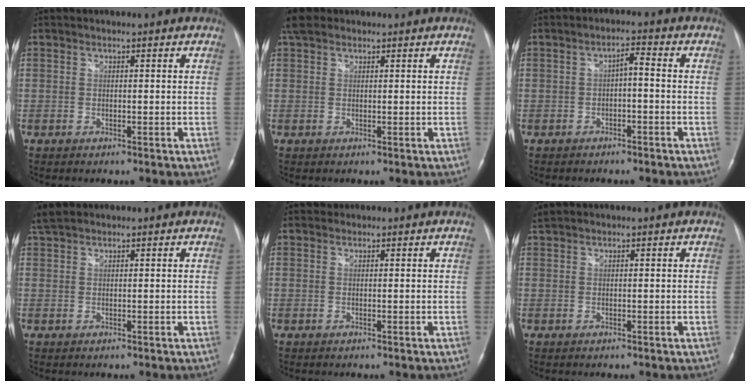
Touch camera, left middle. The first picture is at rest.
{"total": 2.9, "force": [2.2, 1.5, 1.2], "torque": [-0.032, 0.026, 0.041]}
{"total": 2.6, "force": [-0.5, 0.5, 2.5], "torque": [-0.041, 0.010, -0.007]}
{"total": 2.6, "force": [2.4, 0.5, 1.0], "torque": [-0.027, 0.019, 0.051]}
{"total": 0.6, "force": [0.6, 0.2, -0.1], "torque": [0.000, 0.005, 0.011]}
{"total": 1.2, "force": [1.2, 0.1, 0.3], "torque": [-0.017, 0.017, 0.030]}